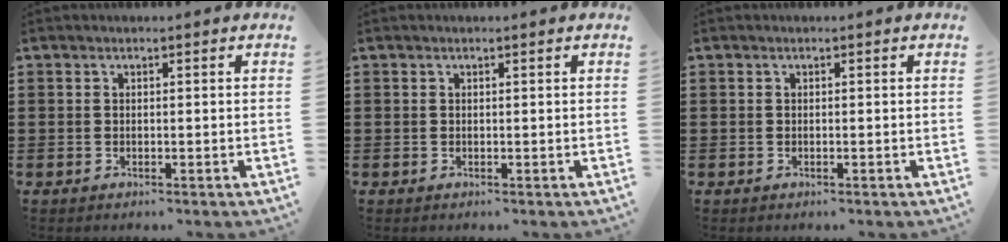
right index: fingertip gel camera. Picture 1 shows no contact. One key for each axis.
{"total": 0.0}
{"total": 0.0}